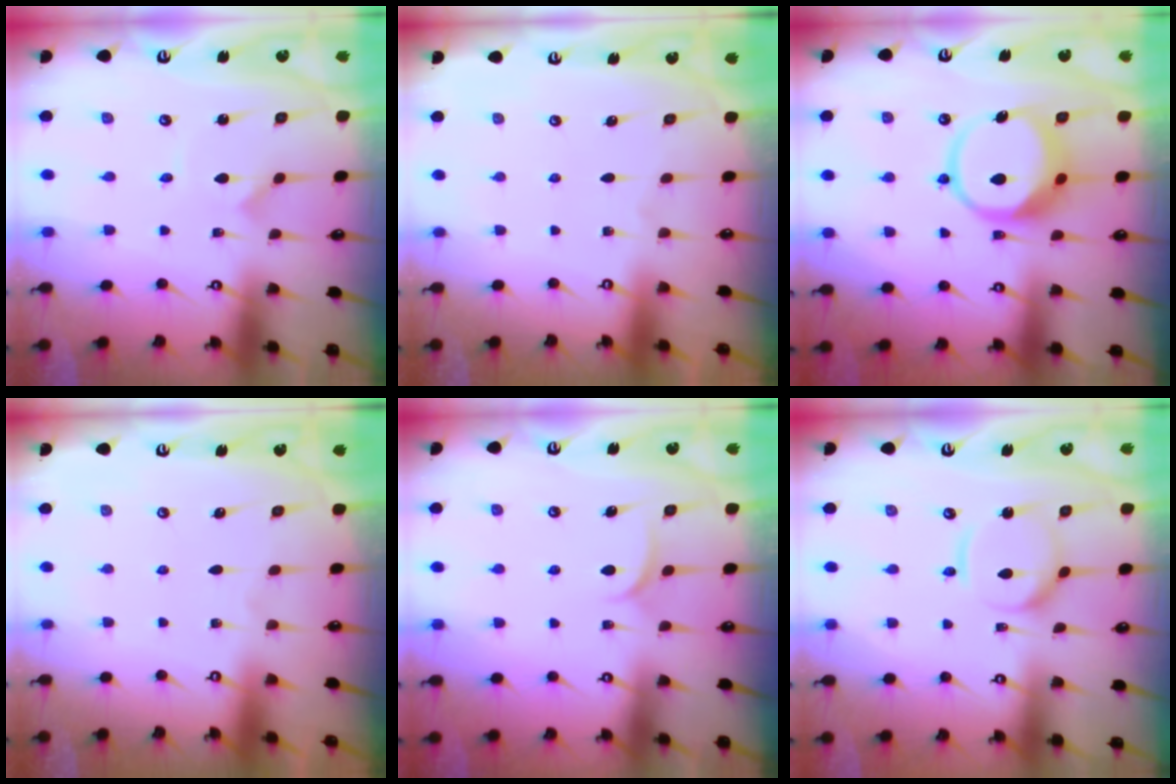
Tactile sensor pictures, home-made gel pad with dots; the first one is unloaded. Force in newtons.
{"total": 0.0}
{"total": 10.7, "press": 10.7, "slide": 1.2}
{"total": 0.0}
{"total": 4.5, "press": 4.5, "slide": 0.6}
{"total": 9.5, "press": 9.5, "slide": 0.9}